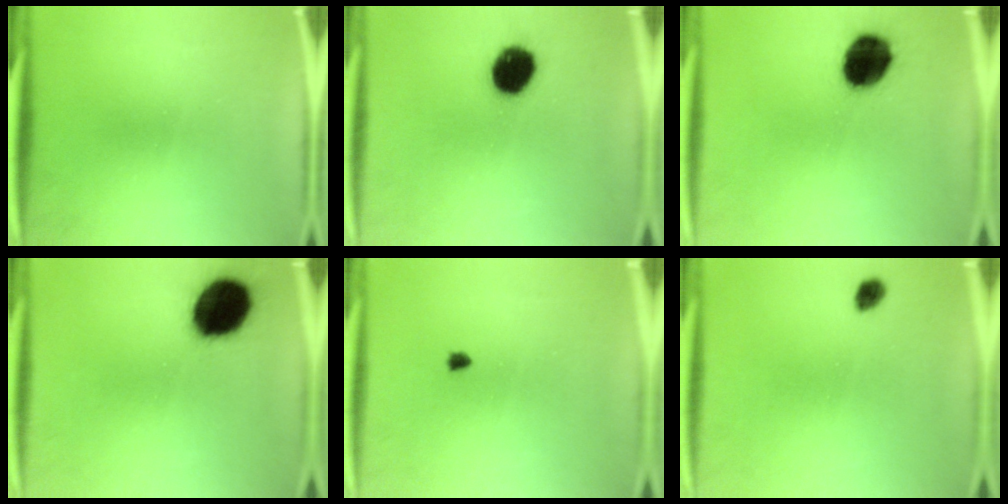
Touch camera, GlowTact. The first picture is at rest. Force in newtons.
{"total": 11.1}
{"total": 12.9}
{"total": 16.0}
{"total": 0.6}
{"total": 2.2}